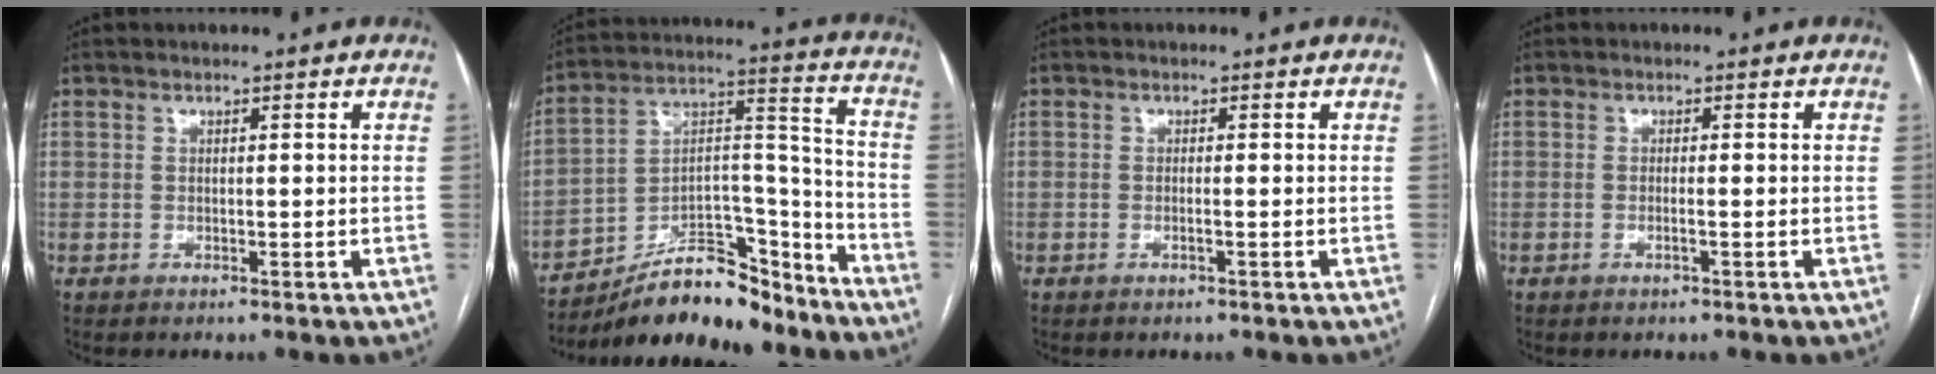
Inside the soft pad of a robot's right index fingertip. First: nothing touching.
{"total": 18.1, "force": [-15.4, 5.7, 7.6], "torque": [-0.125, 0.043, -0.255]}
{"total": 0.6, "force": [-0.3, -0.1, 0.6], "torque": [-0.011, 0.000, -0.004]}
{"total": 0.9, "force": [-0.3, -0.1, 0.8], "torque": [-0.016, -0.001, -0.006]}